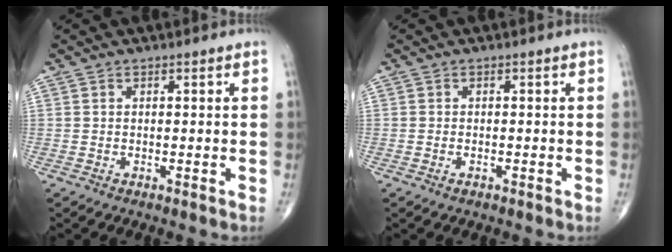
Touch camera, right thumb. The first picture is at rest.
{"total": 0.8, "force": [-0.4, 0.4, 0.6], "torque": [-0.012, 0.004, -0.006]}